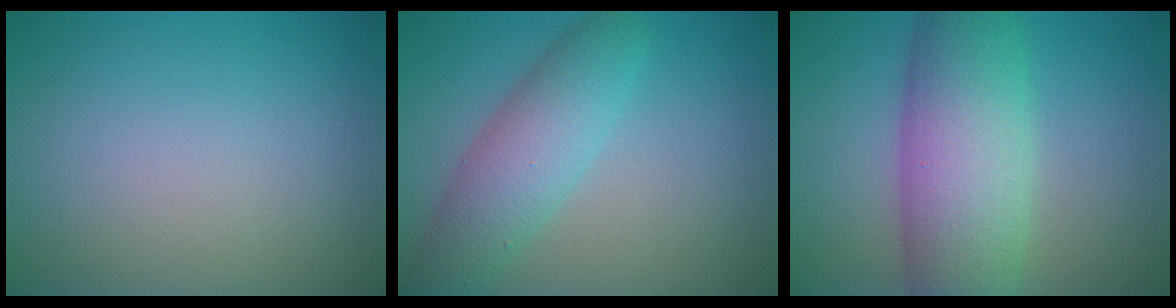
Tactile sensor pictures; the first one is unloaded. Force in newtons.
{"total": 5.2, "press": 5.2, "slide": 0.2}
{"total": 9.3, "press": 9.3, "slide": 0.2}